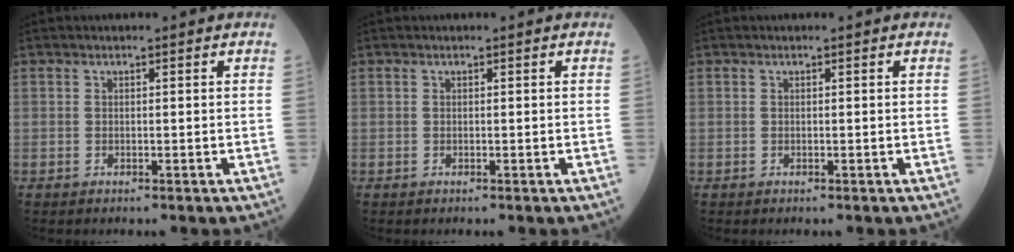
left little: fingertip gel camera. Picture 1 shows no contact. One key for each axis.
{"total": 0.0}
{"total": 0.0}